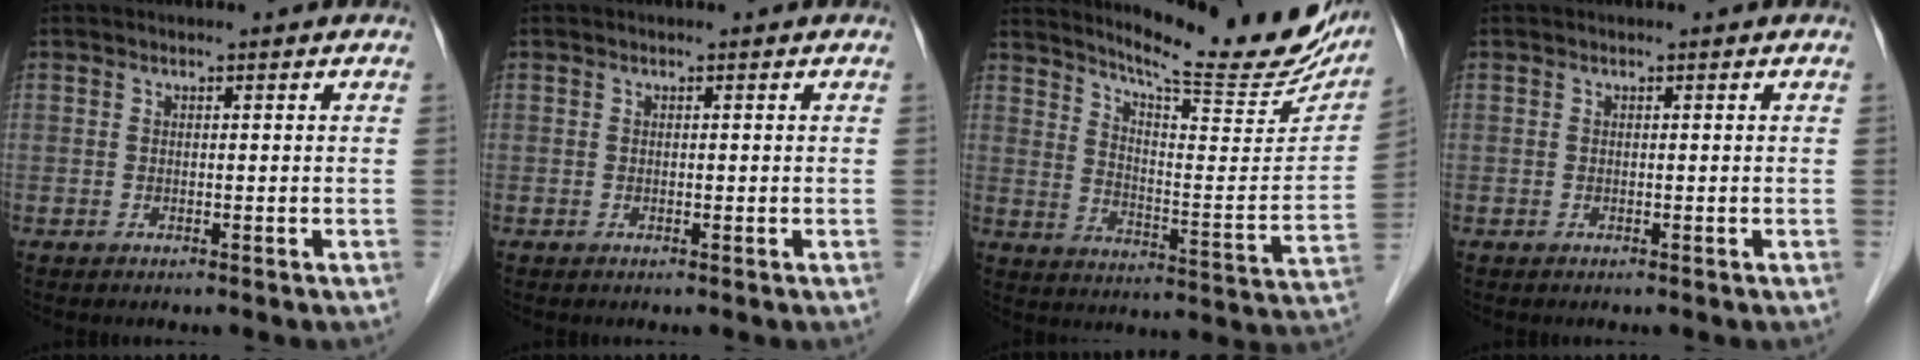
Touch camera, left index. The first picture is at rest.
{"total": 0.0}
{"total": 21.2, "force": [19.1, 1.6, 9.1], "torque": [-0.141, -0.069, 0.252]}
{"total": 0.0}